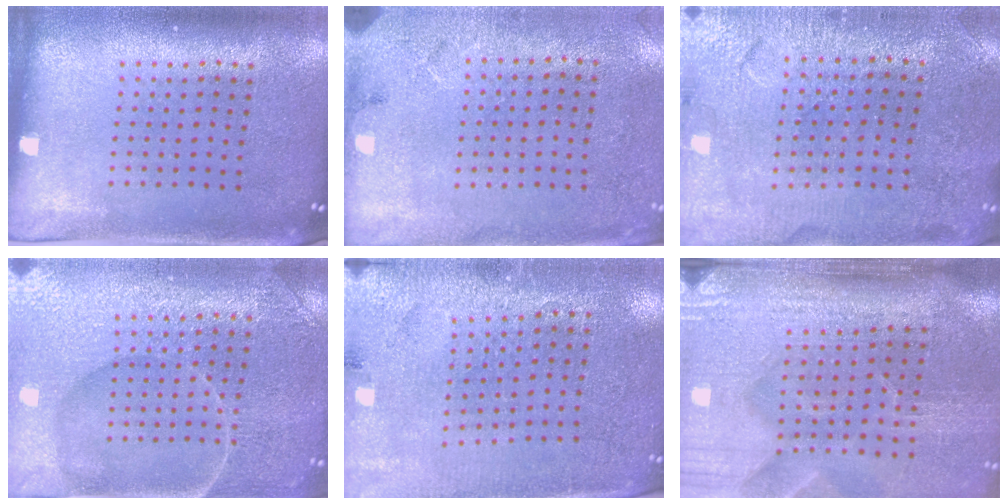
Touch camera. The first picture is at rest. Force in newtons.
{"total": 2.7, "press": 2.2, "slide": 1.7}
{"total": 1.5, "press": 1.5, "slide": 0.2}
{"total": 4.4, "press": 4.4, "slide": 0.4}
{"total": 2.8, "press": 2.8, "slide": 0.5}
{"total": 4.9, "press": 4.1, "slide": 2.6}